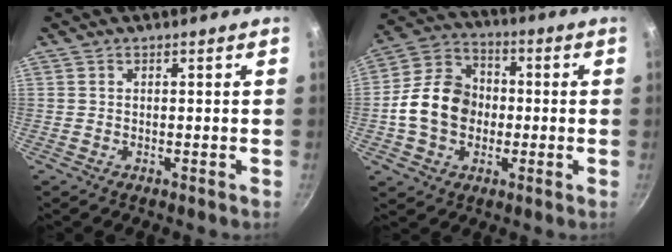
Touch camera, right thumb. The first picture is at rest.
{"total": 13.8, "force": [-1.3, 11.1, 8.1], "torque": [-0.115, 0.028, -0.039]}